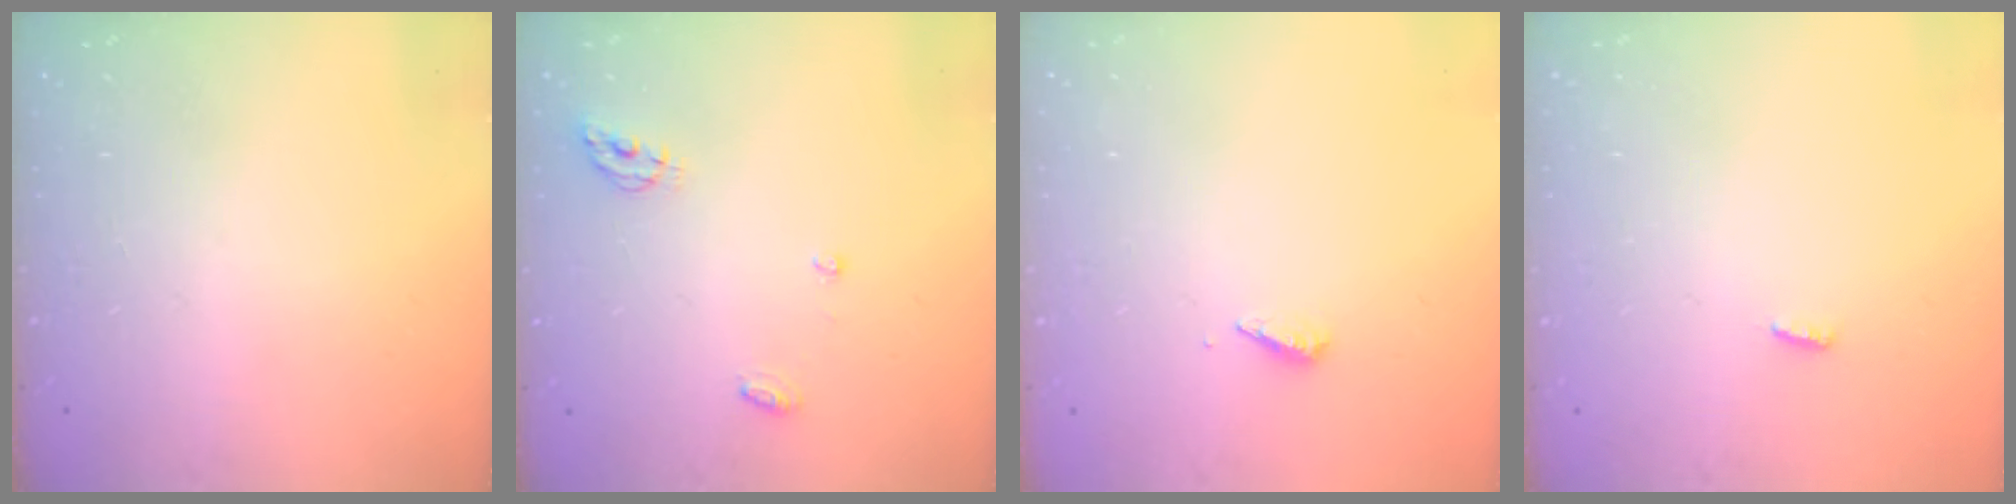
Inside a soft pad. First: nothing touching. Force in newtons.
{"total": 4.9, "press": 4.8, "slide": 0.4}
{"total": 2.8, "press": 2.8, "slide": 0.2}
{"total": 3.0, "press": 2.9, "slide": 0.8}